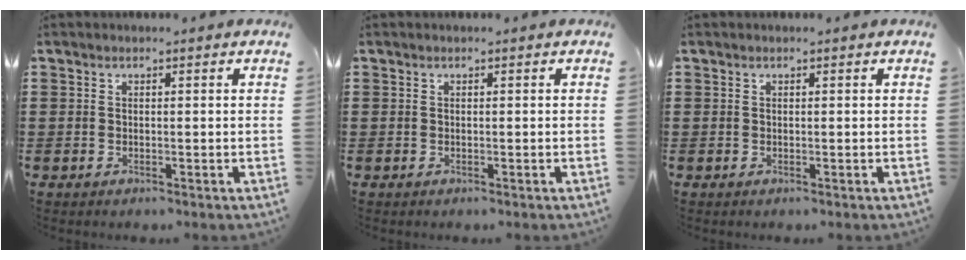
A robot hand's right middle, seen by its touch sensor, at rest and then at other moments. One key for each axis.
{"total": 0.0}
{"total": 0.0}